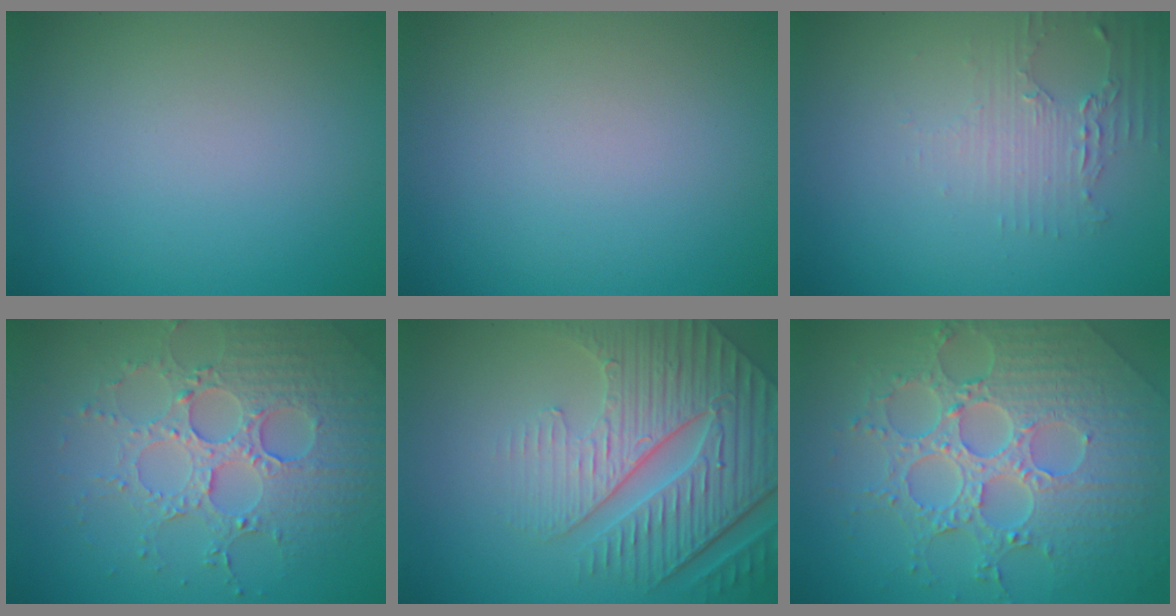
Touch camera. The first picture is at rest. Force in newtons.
{"total": 0.0}
{"total": 2.1, "press": 2.0, "slide": 0.4}
{"total": 5.2, "press": 4.6, "slide": 2.3}
{"total": 8.0, "press": 5.8, "slide": 5.5}
{"total": 7.9, "press": 5.9, "slide": 5.4}